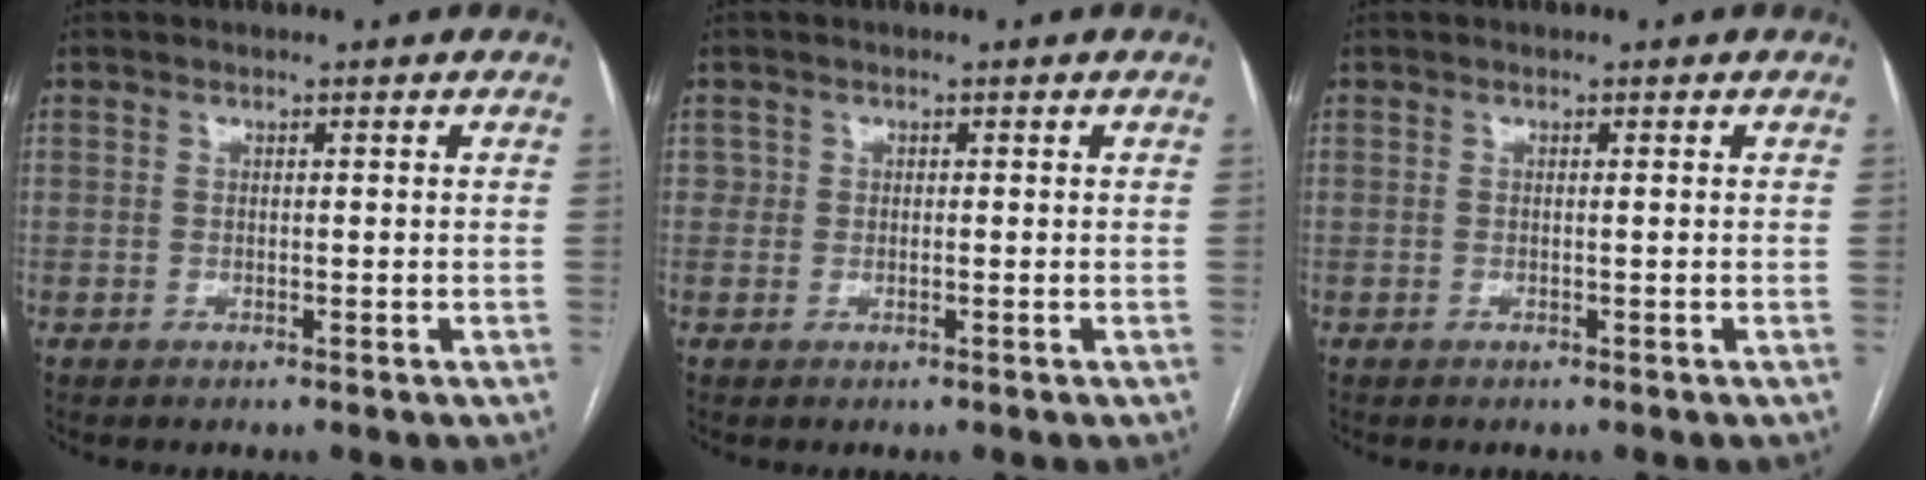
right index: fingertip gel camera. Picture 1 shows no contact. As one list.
[{"total": 0.6, "force": [0.0, 0.6, 0.1], "torque": [0.004, 0.003, -0.003]}, {"total": 0.0}]